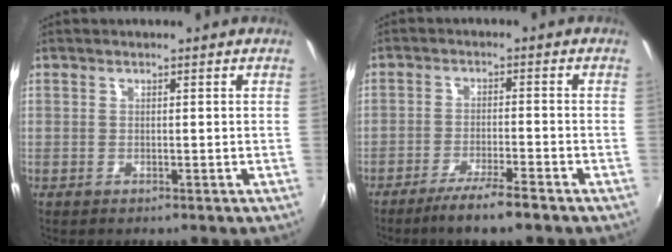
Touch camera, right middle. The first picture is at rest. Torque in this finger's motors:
{"motor_torque": [0.35, -1.79, 0.01, 0.01]}